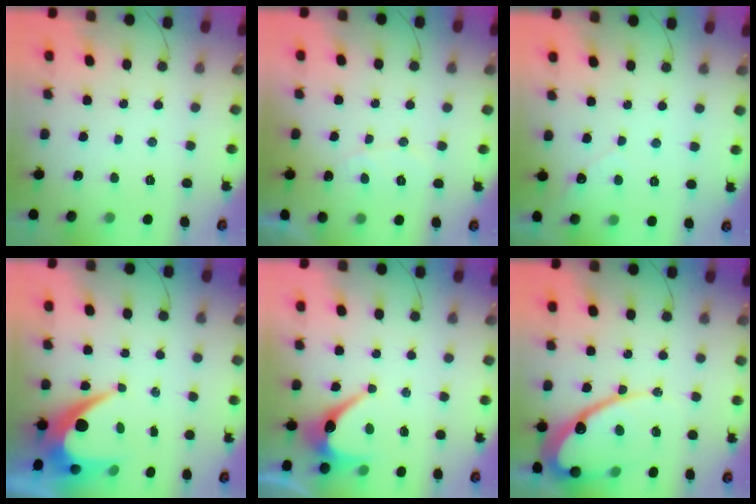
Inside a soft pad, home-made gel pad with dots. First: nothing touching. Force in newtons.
{"total": 4.8, "press": 4.8, "slide": 0.4}
{"total": 1.7, "press": 1.7, "slide": 0.1}
{"total": 8.2, "press": 8.2, "slide": 0.4}
{"total": 7.2, "press": 7.2, "slide": 0.3}
{"total": 16.8, "press": 16.8, "slide": 1.1}